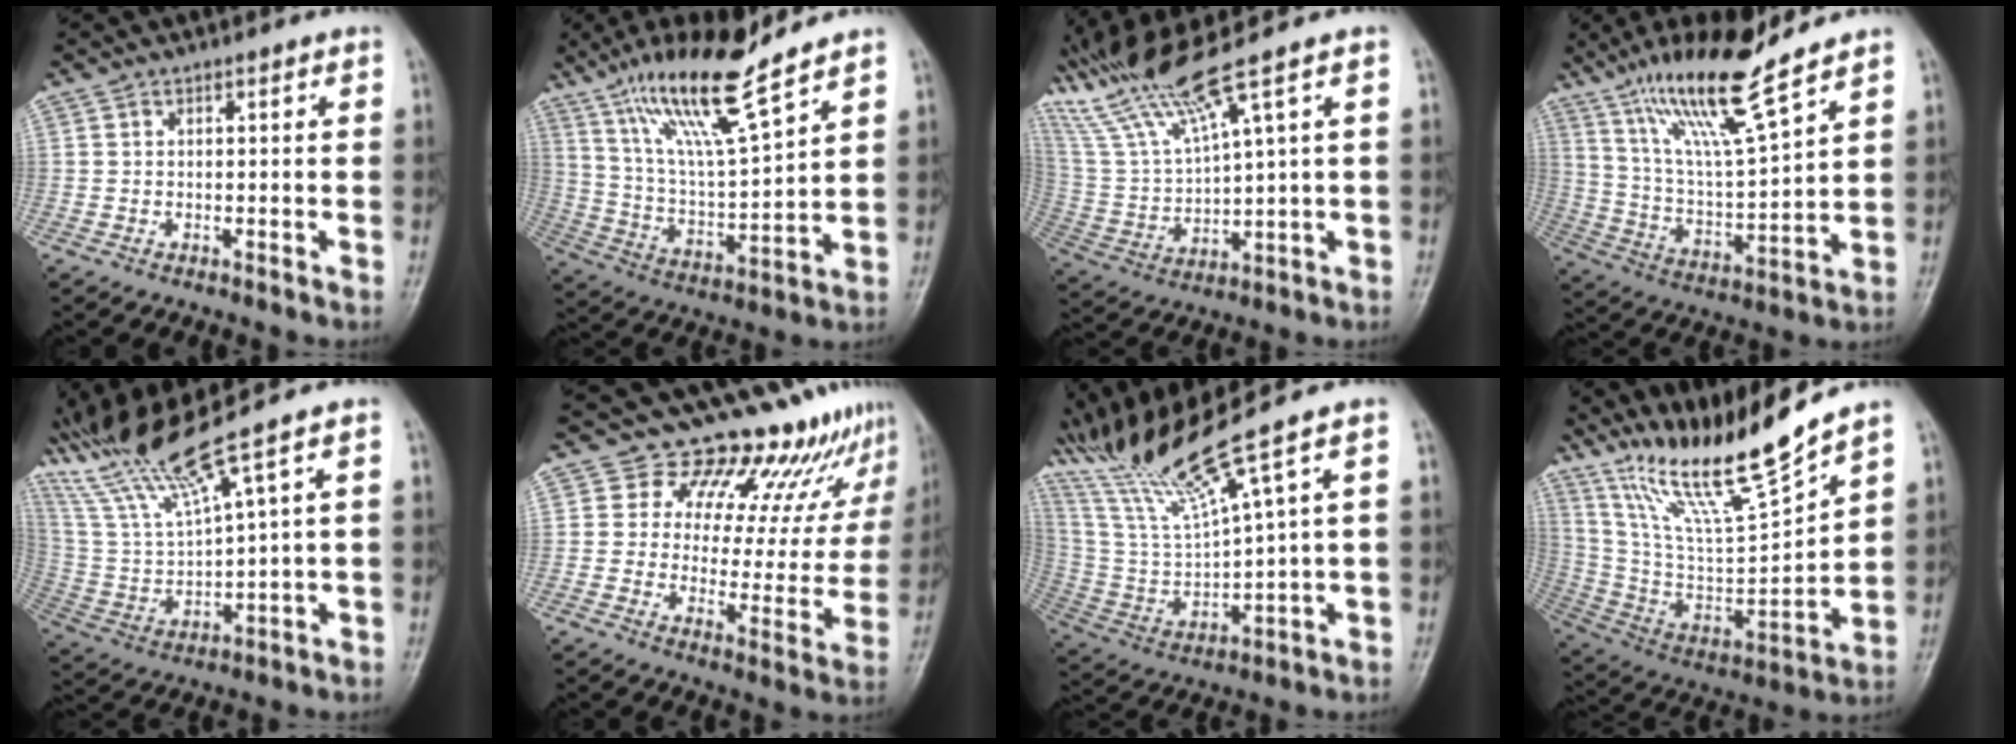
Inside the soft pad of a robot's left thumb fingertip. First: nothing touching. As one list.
[{"total": 16.6, "force": [11.7, 2.3, 11.6], "torque": [-0.202, -0.058, 0.224]}, {"total": 14.4, "force": [10.5, 0.0, 9.9], "torque": [-0.205, -0.033, 0.216]}, {"total": 16.6, "force": [11.7, 1.9, 11.6], "torque": [-0.203, -0.059, 0.224]}, {"total": 14.0, "force": [10.8, -1.1, 8.9], "torque": [-0.181, -0.040, 0.222]}, {"total": 15.9, "force": [13.9, 6.4, 4.1], "torque": [0.008, -0.098, 0.160]}, {"total": 15.0, "force": [11.7, -1.6, 9.3], "torque": [-0.187, -0.045, 0.240]}, {"total": 18.3, "force": [15.3, 0.3, 10.0], "torque": [-0.165, -0.082, 0.300]}]